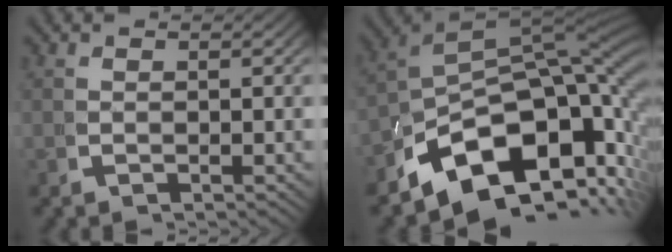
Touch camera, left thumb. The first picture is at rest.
{"total": 20.8, "force": [-2.5, 13.6, 15.6], "torque": [-0.256, -0.042, -0.027]}